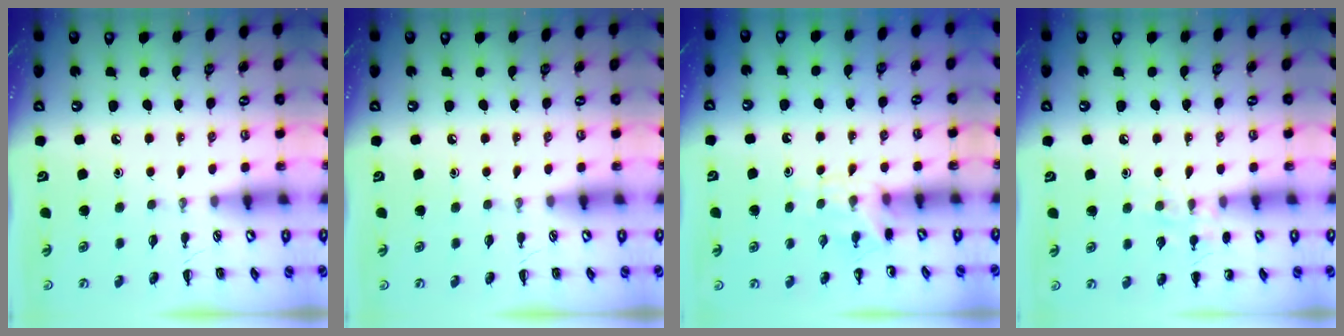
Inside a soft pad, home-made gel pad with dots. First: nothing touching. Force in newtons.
{"total": 0.0}
{"total": 3.6, "press": 3.4, "slide": 1.2}
{"total": 7.5, "press": 7.4, "slide": 1.6}